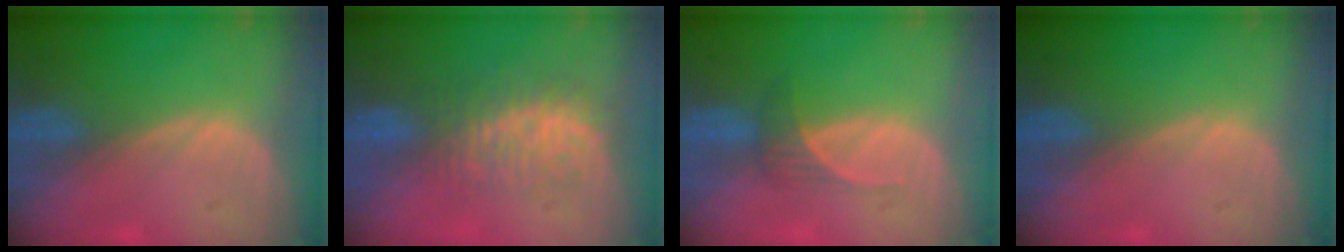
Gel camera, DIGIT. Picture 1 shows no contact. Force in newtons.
{"total": 7.8, "press": 7.2, "slide": 2.9}
{"total": 2.5, "press": 2.3, "slide": 0.9}
{"total": 0.0}